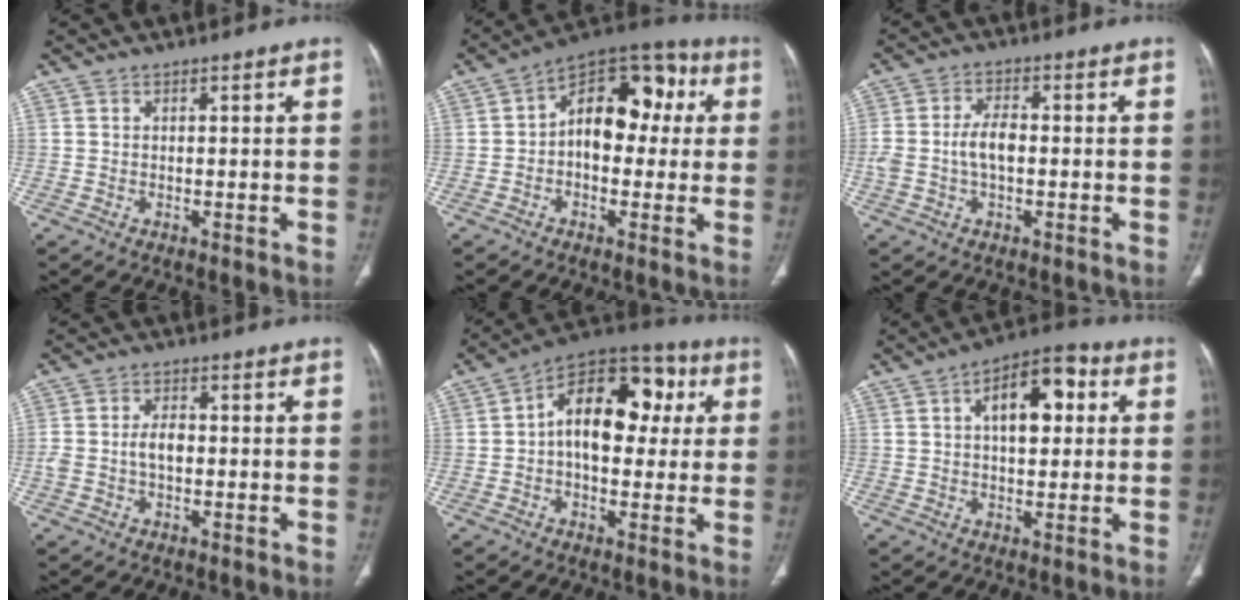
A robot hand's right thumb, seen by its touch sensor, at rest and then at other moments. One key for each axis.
{"total": 15.2, "fx": 1.6, "fy": 9.7, "fz": 11.6, "tx": -0.117, "ty": 0.042, "tz": 0.008}
{"total": 5.7, "fx": -0.6, "fy": 3.1, "fz": 4.7, "tx": -0.101, "ty": 0.018, "tz": -0.012}
{"total": 4.2, "fx": -0.5, "fy": 2.6, "fz": 3.3, "tx": -0.068, "ty": 0.014, "tz": -0.011}
{"total": 17.4, "fx": 2.4, "fy": 10.9, "fz": 13.3, "tx": -0.156, "ty": 0.035, "tz": 0.025}
{"total": 12.0, "fx": 3.0, "fy": 6.4, "fz": 9.8, "tx": -0.124, "ty": 0.019, "tz": 0.036}